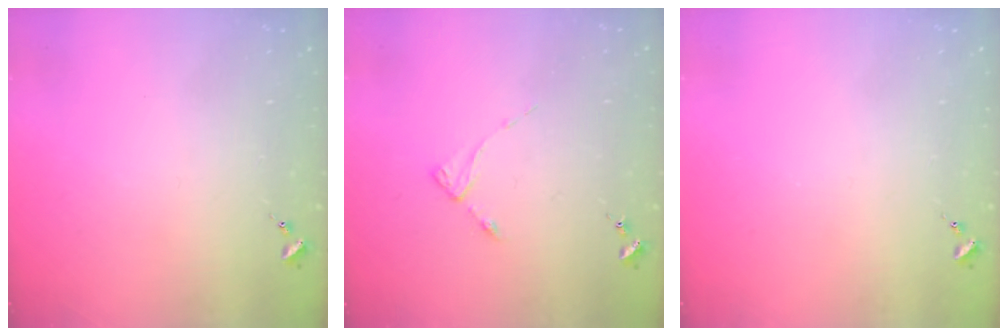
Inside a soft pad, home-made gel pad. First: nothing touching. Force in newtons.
{"total": 2.7, "press": 2.7, "slide": 0.3}
{"total": 0.0}